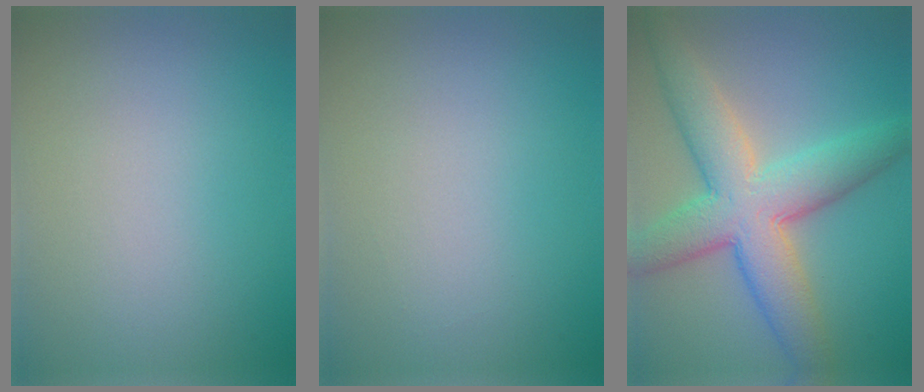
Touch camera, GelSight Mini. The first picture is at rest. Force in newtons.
{"total": 0.0}
{"total": 8.4, "press": 8.4, "slide": 0.3}